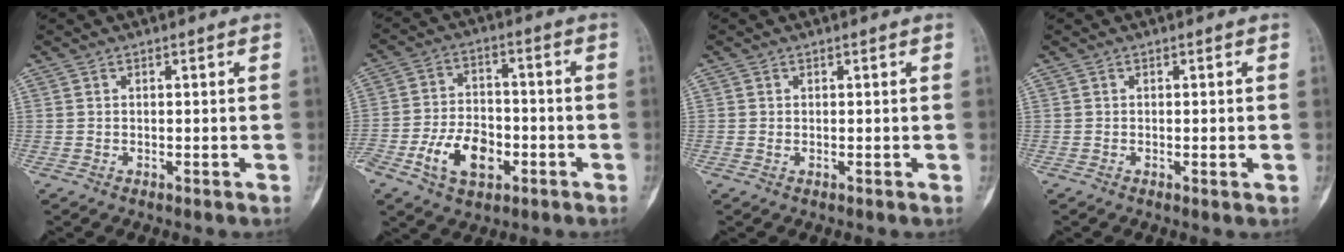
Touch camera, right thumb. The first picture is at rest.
{"total": 11.3, "force": [-4.4, 7.0, 7.6], "torque": [-0.125, 0.023, -0.078]}
{"total": 0.0}
{"total": 1.3, "force": [-0.2, 0.2, 1.2], "torque": [-0.016, -0.003, -0.002]}